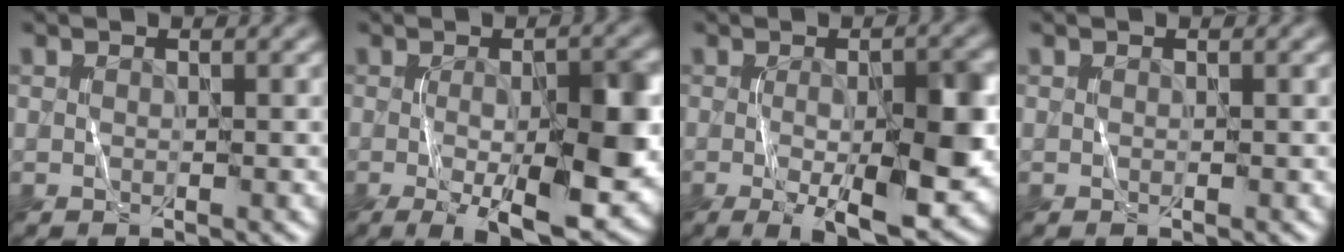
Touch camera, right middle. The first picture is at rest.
{"total": 9.8, "force": [-1.5, 2.5, 9.3], "torque": [-0.137, -0.016, -0.015]}
{"total": 8.8, "force": [-1.2, 2.2, 8.5], "torque": [-0.124, -0.012, -0.013]}
{"total": 0.0}